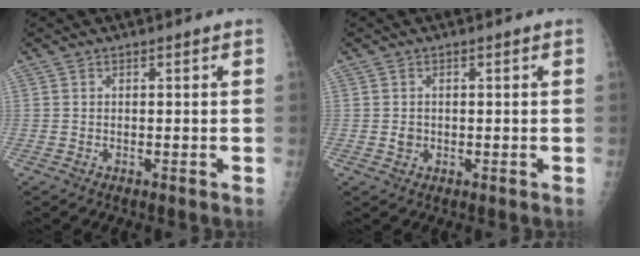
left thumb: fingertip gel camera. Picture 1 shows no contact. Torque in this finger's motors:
{"motor_torque": [0.14, 0.31, 0.34, 0.34, -0.03]}